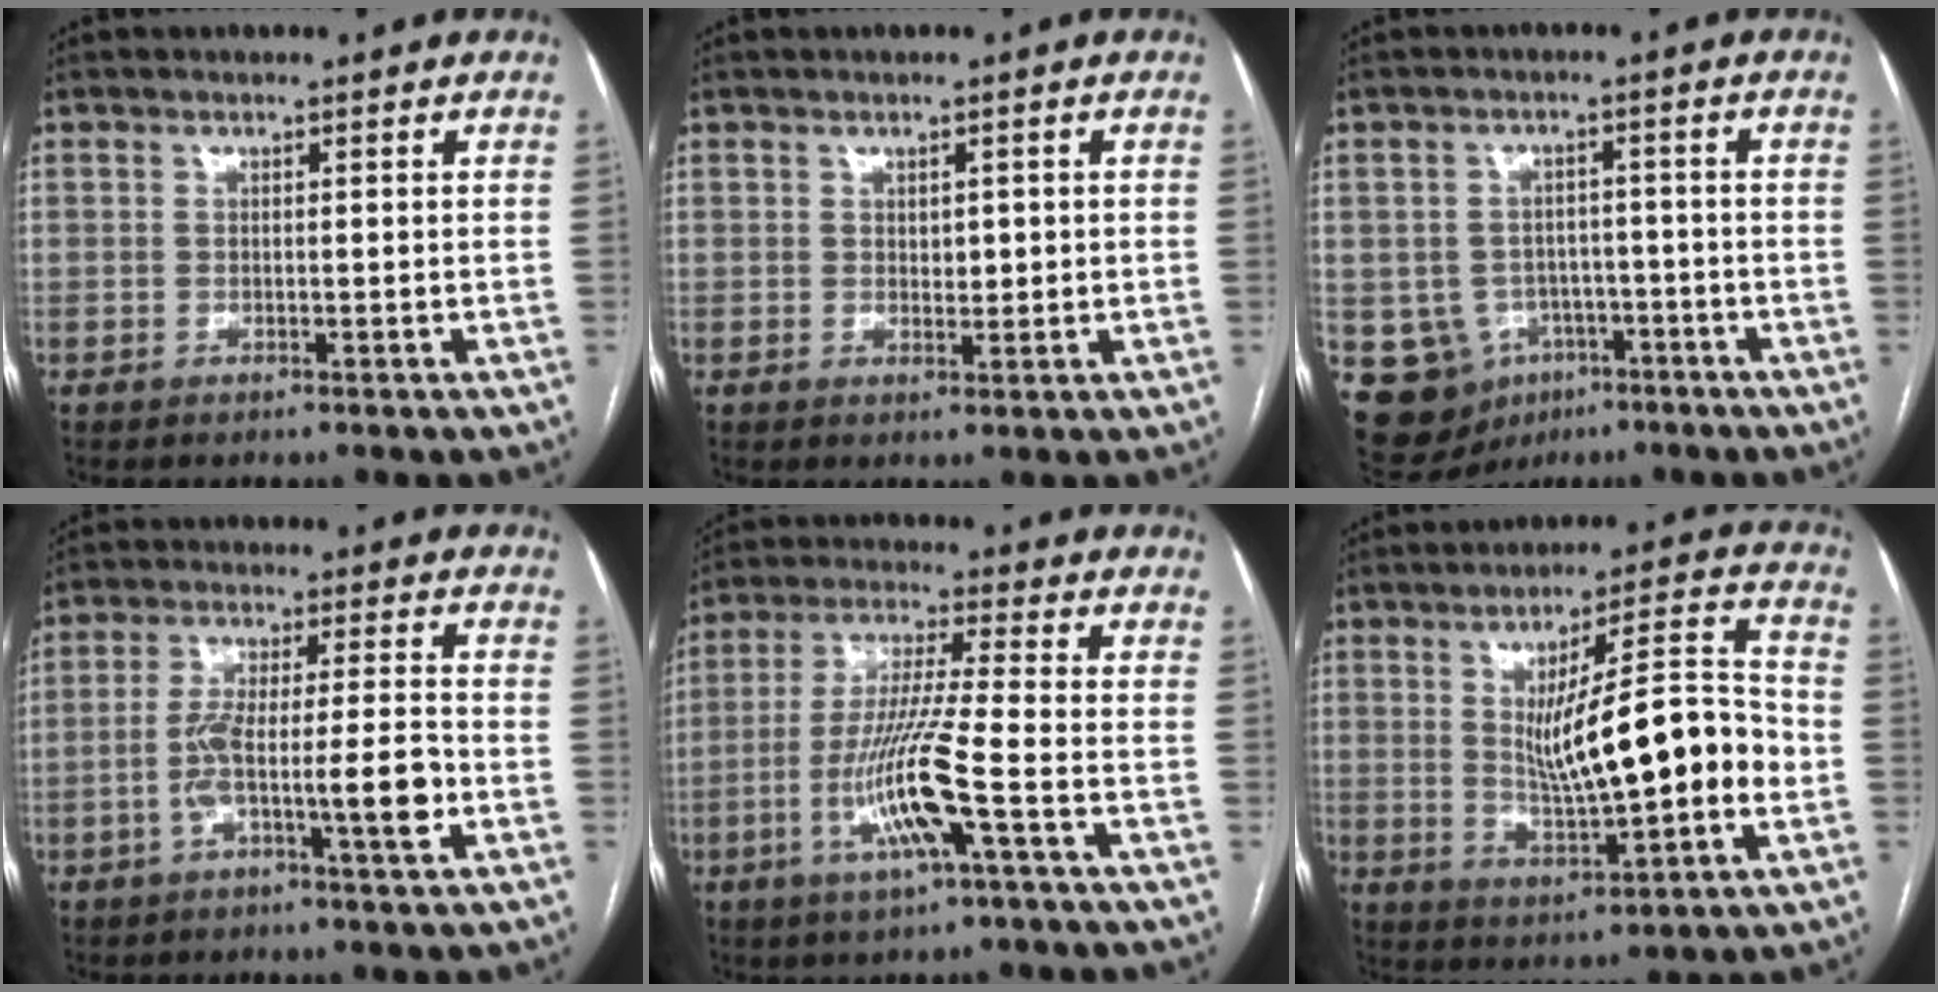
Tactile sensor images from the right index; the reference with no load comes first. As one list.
[{"total": 1.9, "force": [0.3, 1.1, 1.6], "torque": [-0.020, -0.002, 0.006]}, {"total": 10.2, "force": [-3.9, 8.9, 3.1], "torque": [-0.057, 0.021, -0.041]}, {"total": 9.6, "force": [-3.1, 0.6, 9.1], "torque": [-0.163, 0.014, -0.053]}, {"total": 11.0, "force": [-4.0, -0.5, 10.2], "torque": [-0.205, -0.007, -0.081]}, {"total": 15.6, "force": [-0.5, 2.4, 15.5], "torque": [-0.246, 0.013, -0.003]}]